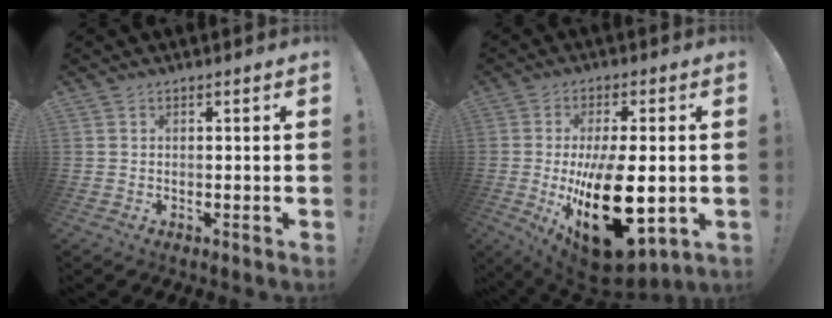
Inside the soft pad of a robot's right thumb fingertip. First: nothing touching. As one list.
[{"total": 24.3, "force": [-3.5, 11.2, 21.3], "torque": [-0.349, -0.010, -0.038]}]